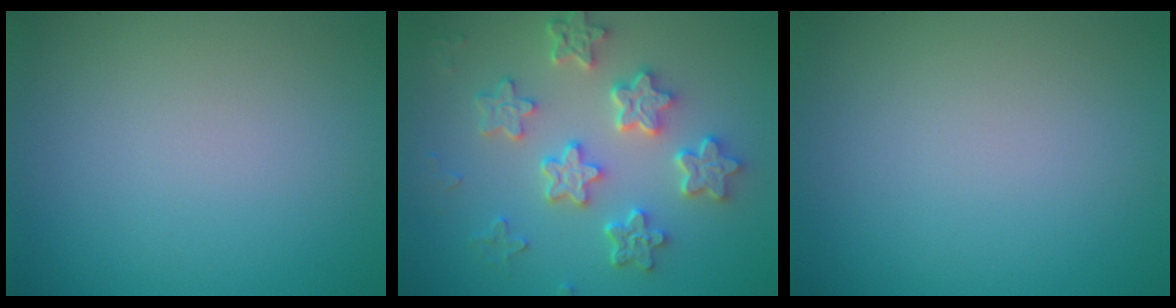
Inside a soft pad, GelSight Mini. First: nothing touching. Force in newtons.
{"total": 5.9, "press": 5.0, "slide": 3.2}
{"total": 0.0}